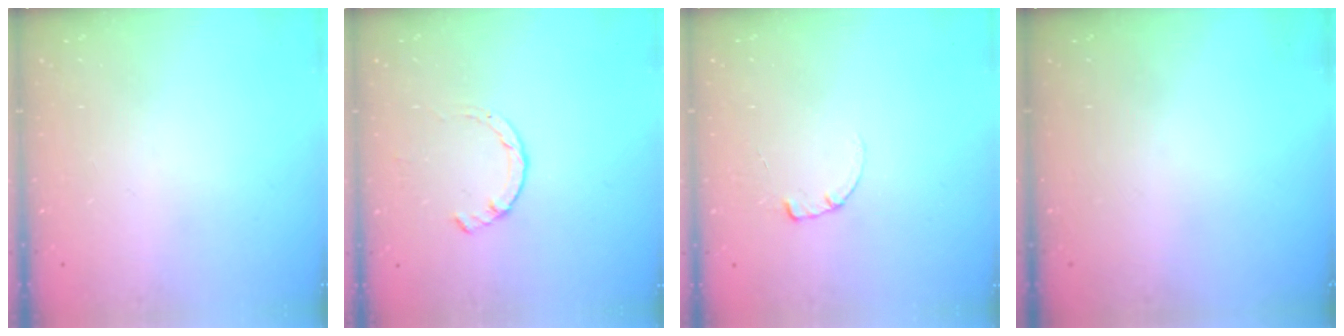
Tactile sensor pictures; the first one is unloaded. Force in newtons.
{"total": 2.8, "press": 2.8, "slide": 0.4}
{"total": 0.6, "press": 0.6, "slide": 0.1}
{"total": 0.0}